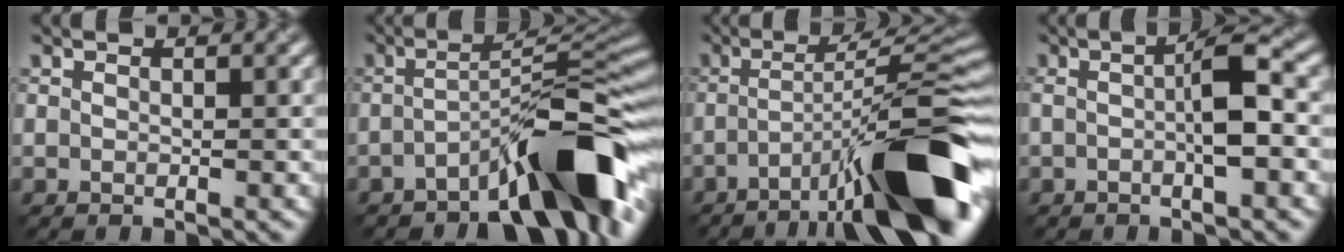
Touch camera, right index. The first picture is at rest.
{"total": 9.8, "force": [-6.0, 1.9, 7.4], "torque": [-0.101, 0.026, -0.089]}
{"total": 13.0, "force": [-6.5, 2.2, 11.1], "torque": [-0.161, 0.019, -0.086]}
{"total": 3.3, "force": [-0.4, 0.3, 3.2], "torque": [-0.059, 0.015, -0.001]}